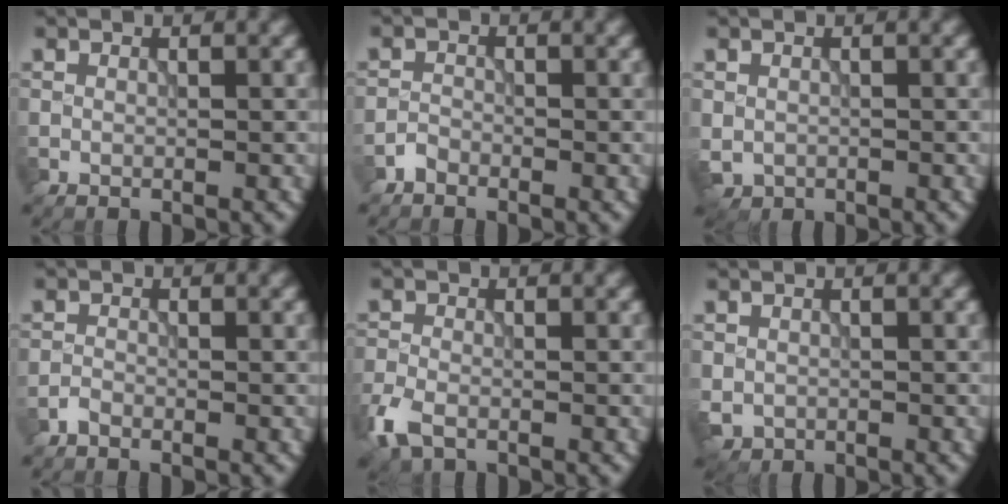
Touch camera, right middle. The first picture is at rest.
{"total": 1.1, "force": [-1.0, 0.4, 0.2], "torque": [0.001, 0.003, -0.023]}
{"total": 1.4, "force": [-0.3, 1.3, 0.5], "torque": [-0.009, -0.007, -0.007]}
{"total": 0.8, "force": [-0.8, 0.2, 0.3], "torque": [-0.004, 0.000, -0.019]}
{"total": 3.4, "force": [-2.2, 1.7, 1.9], "torque": [-0.050, -0.010, -0.059]}
{"total": 1.7, "force": [-0.5, 1.5, 0.5], "torque": [-0.009, -0.008, -0.013]}